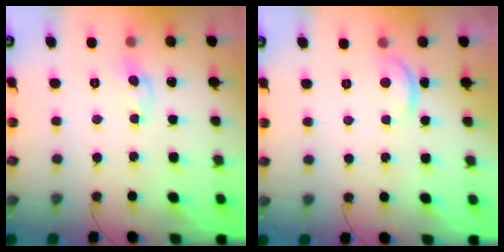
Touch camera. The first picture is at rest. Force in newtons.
{"total": 2.1, "press": 2.0, "slide": 0.4}